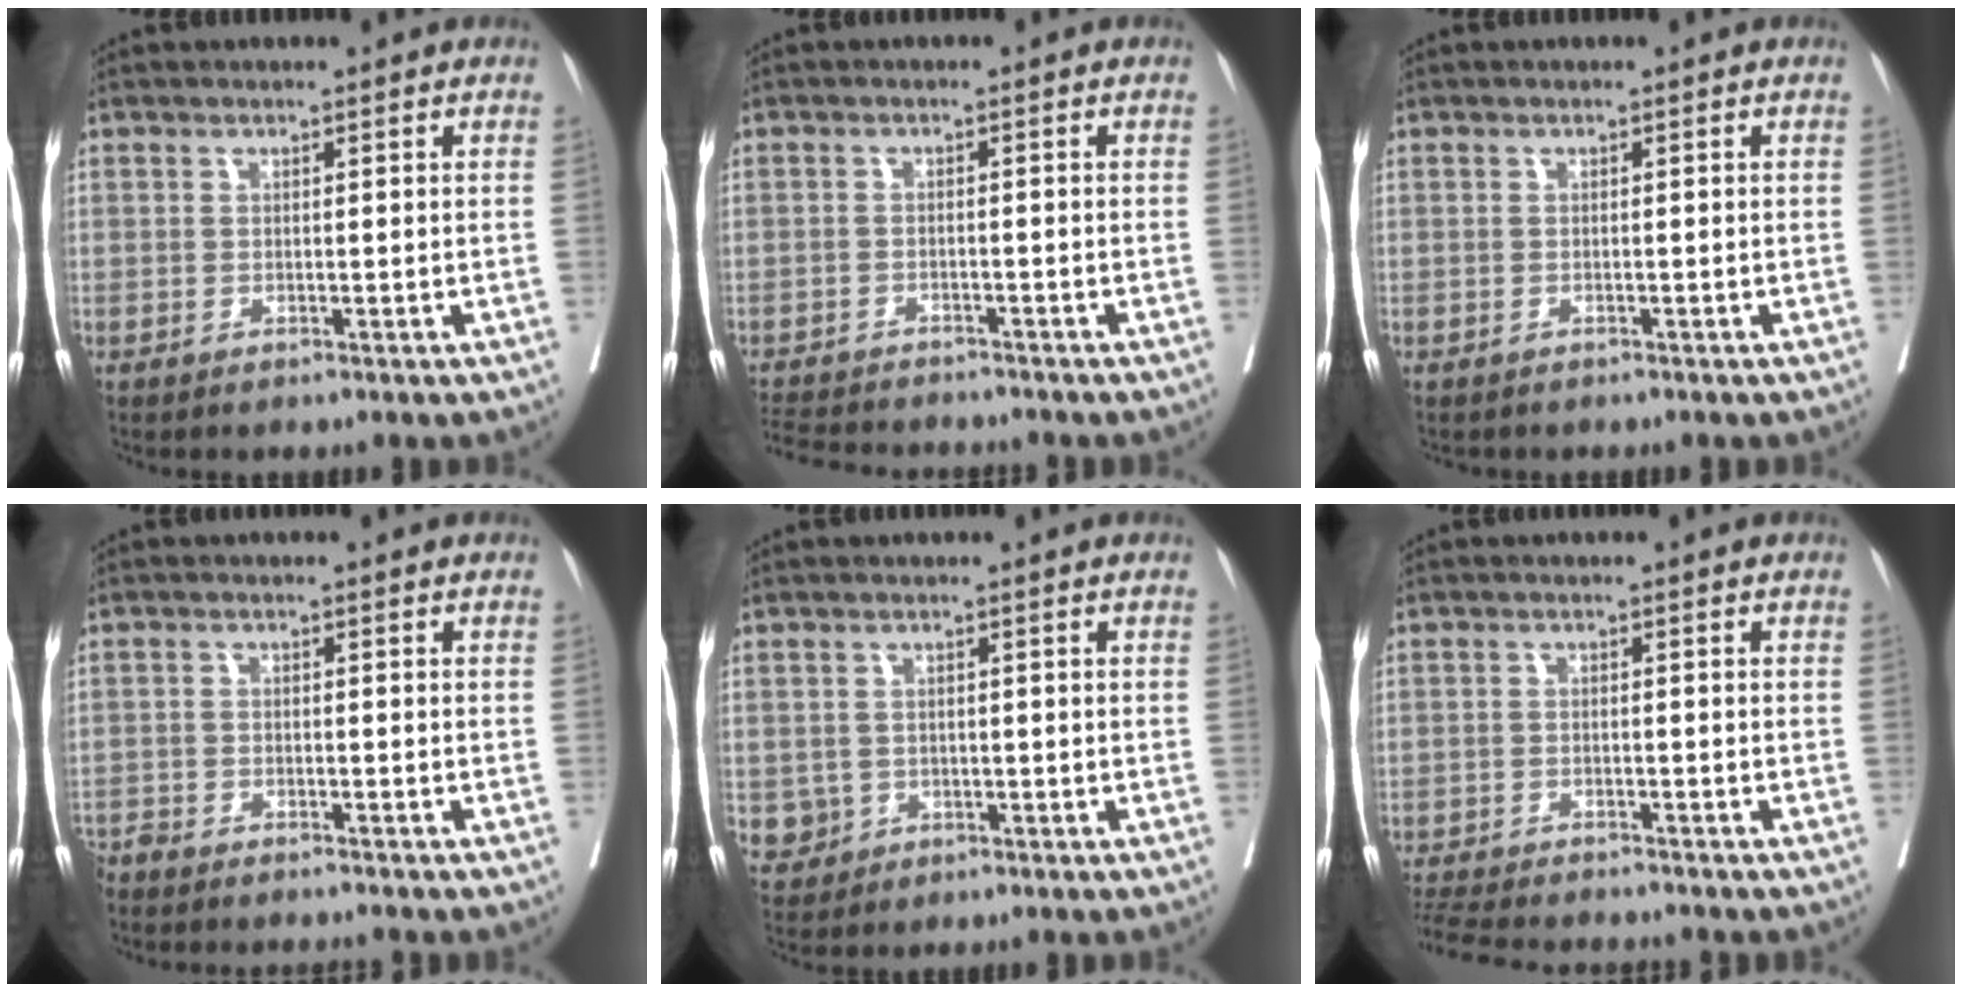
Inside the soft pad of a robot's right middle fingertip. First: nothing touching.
{"total": 9.5, "force": [-8.9, 1.7, 2.9], "torque": [-0.053, -0.005, -0.132]}
{"total": 0.8, "force": [-0.7, 0.3, 0.1], "torque": [-0.010, 0.000, -0.011]}
{"total": 7.4, "force": [-7.1, 0.9, 2.0], "torque": [-0.019, -0.009, -0.112]}
{"total": 3.0, "force": [-0.7, 2.9, 0.4], "torque": [0.002, 0.007, -0.006]}
{"total": 10.8, "force": [-10.0, 1.3, 3.9], "torque": [-0.064, -0.012, -0.150]}